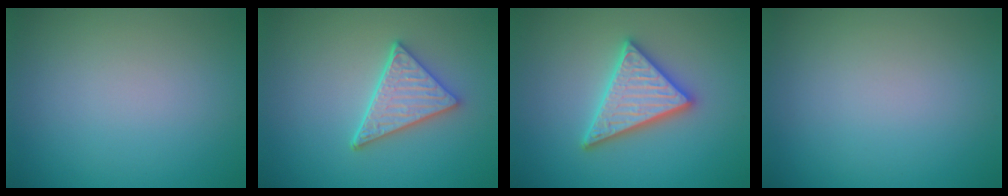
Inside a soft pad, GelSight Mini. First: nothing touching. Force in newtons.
{"total": 4.3, "press": 3.6, "slide": 2.3}
{"total": 4.9, "press": 4.9, "slide": 0.7}
{"total": 0.0}